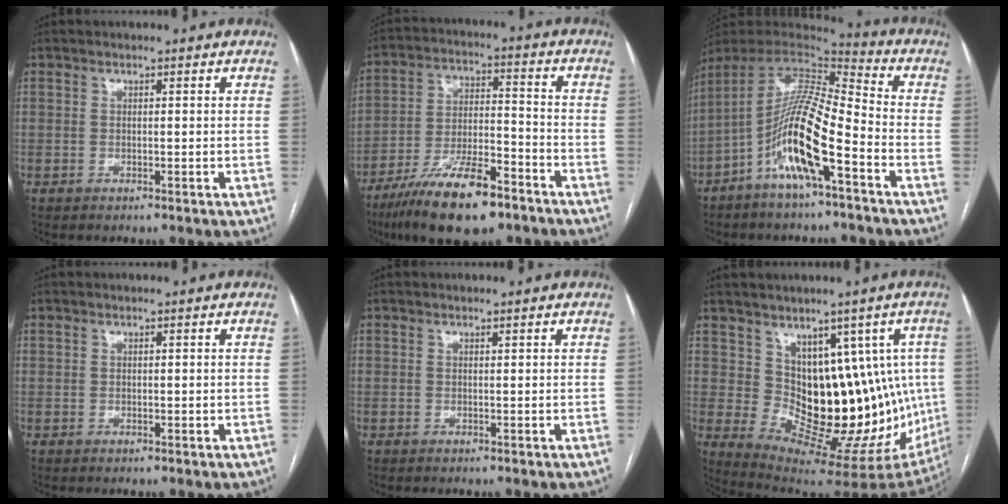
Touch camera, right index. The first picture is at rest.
{"total": 15.6, "force": [-10.5, 4.0, 10.8], "torque": [-0.203, -0.013, -0.186]}
{"total": 14.8, "force": [-6.4, 1.9, 13.2], "torque": [-0.255, 0.002, -0.119]}
{"total": 0.6, "force": [0.5, 0.3, 0.1], "torque": [0.011, 0.001, 0.008]}
{"total": 0.0}
{"total": 15.0, "force": [2.6, 8.2, 12.2], "torque": [-0.137, 0.016, 0.065]}